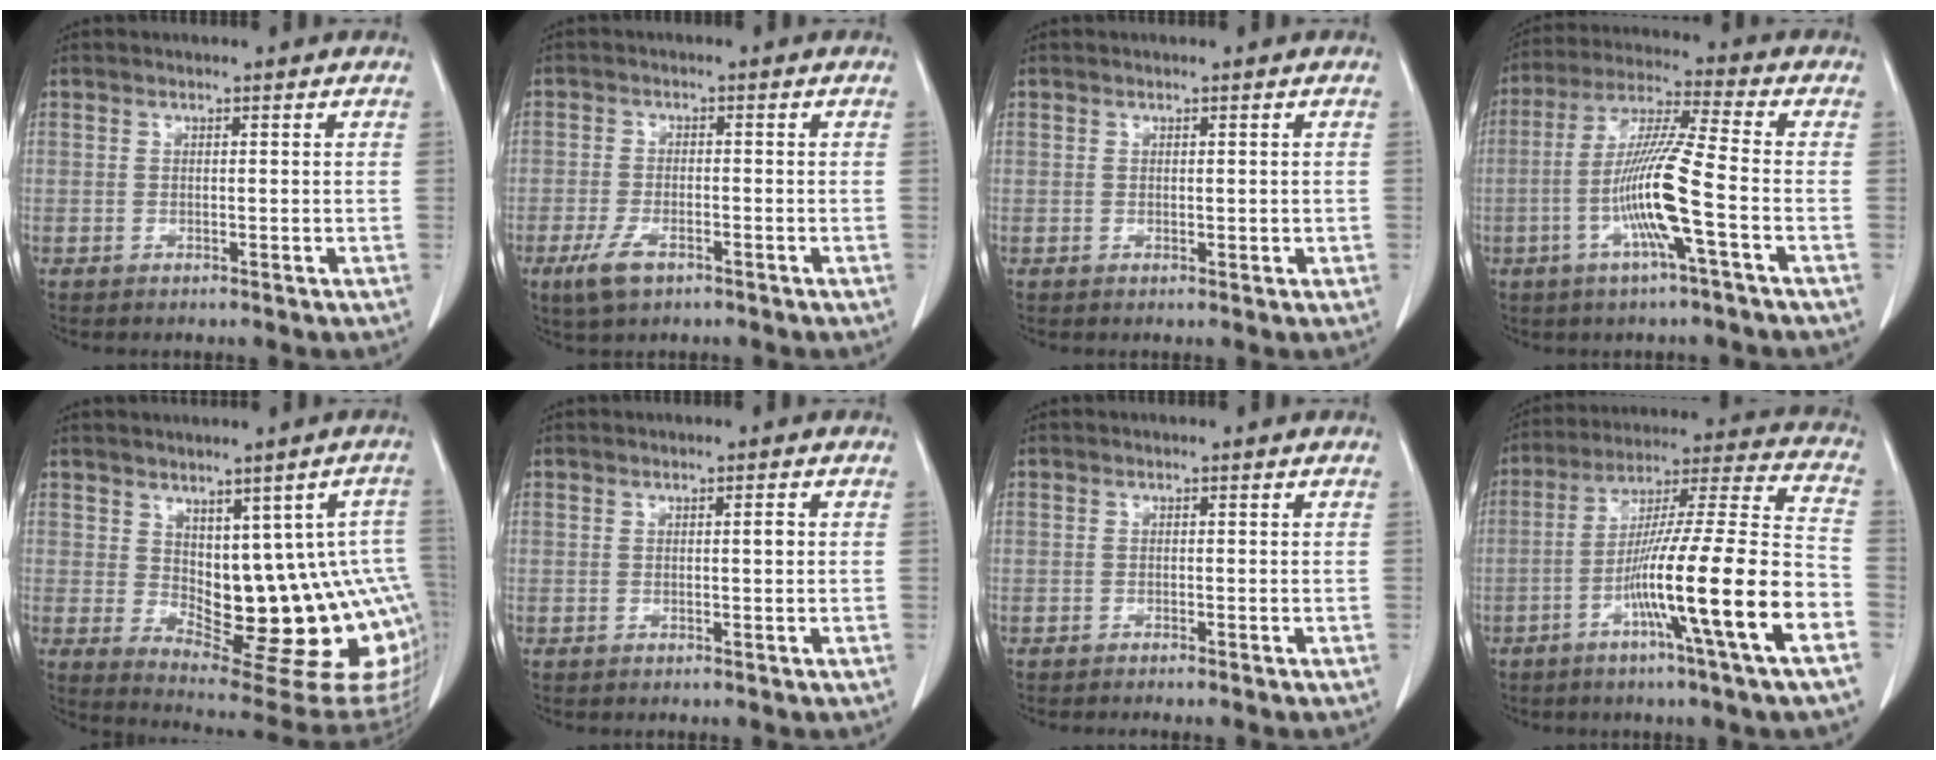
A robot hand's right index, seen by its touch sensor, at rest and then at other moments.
{"total": 4.7, "force": [-2.8, 1.9, 3.3], "torque": [-0.073, -0.006, -0.048]}
{"total": 0.9, "force": [0.0, 0.6, 0.7], "torque": [-0.008, -0.001, 0.003]}
{"total": 11.8, "force": [-3.3, -0.5, 11.3], "torque": [-0.224, -0.003, -0.071]}
{"total": 17.7, "force": [-0.3, 6.7, 16.3], "torque": [-0.149, 0.007, 0.019]}
{"total": 0.9, "force": [0.1, 0.1, 0.9], "torque": [-0.013, 0.001, 0.001]}
{"total": 1.8, "force": [-1.5, -0.1, 0.8], "torque": [-0.010, 0.000, -0.019]}
{"total": 19.6, "force": [-7.6, -0.8, 18.0], "torque": [-0.290, -0.010, -0.134]}